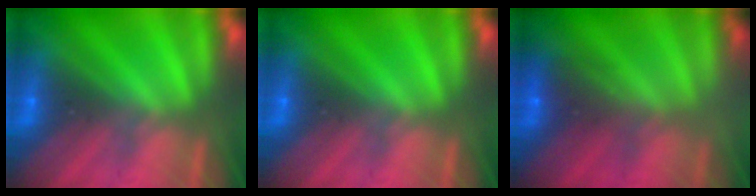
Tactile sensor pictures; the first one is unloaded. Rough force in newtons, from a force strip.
{"total": 0.0}
{"total": 2.0}